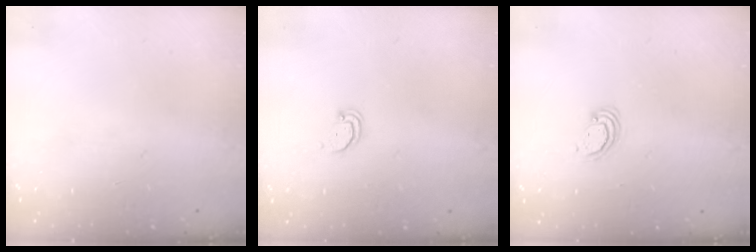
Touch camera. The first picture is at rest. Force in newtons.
{"total": 2.0, "press": 2.0, "slide": 0.2}
{"total": 2.3, "press": 2.3, "slide": 0.3}